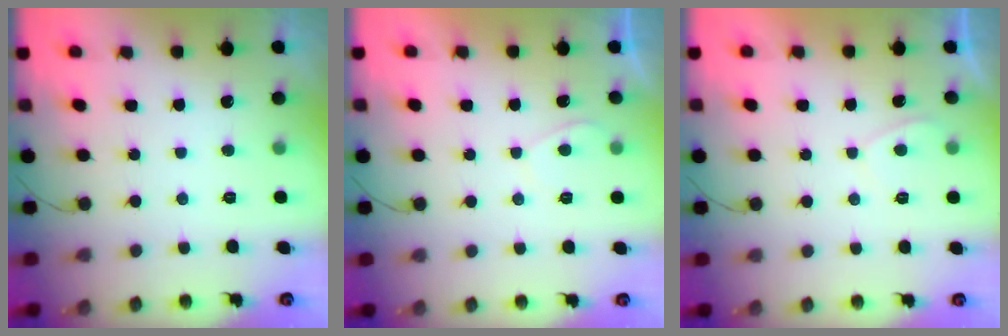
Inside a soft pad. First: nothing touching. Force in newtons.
{"total": 1.1, "press": 1.0, "slide": 0.5}
{"total": 1.2, "press": 1.1, "slide": 0.5}